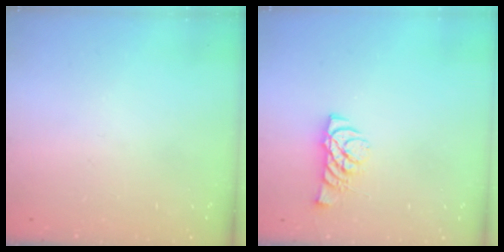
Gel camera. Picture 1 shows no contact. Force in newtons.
{"total": 5.3, "press": 5.2, "slide": 0.9}